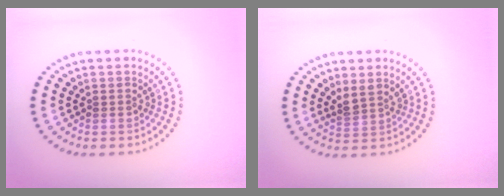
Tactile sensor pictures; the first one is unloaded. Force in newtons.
{"total": 1.8, "press": 1.3, "slide": 1.2}